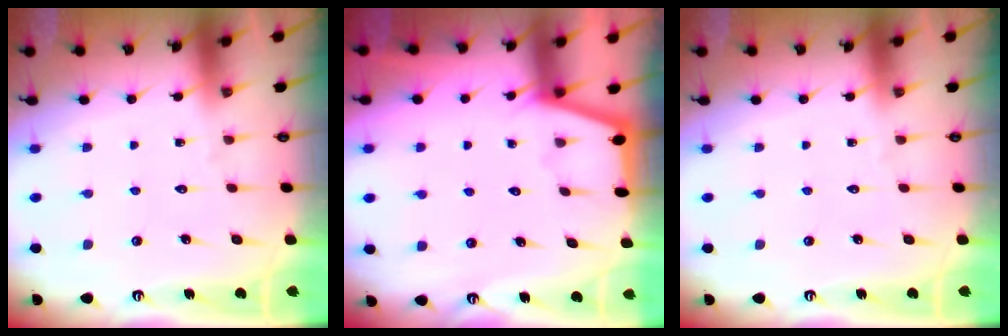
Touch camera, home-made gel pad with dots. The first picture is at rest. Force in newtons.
{"total": 1.4, "press": 1.3, "slide": 0.3}
{"total": 0.0}